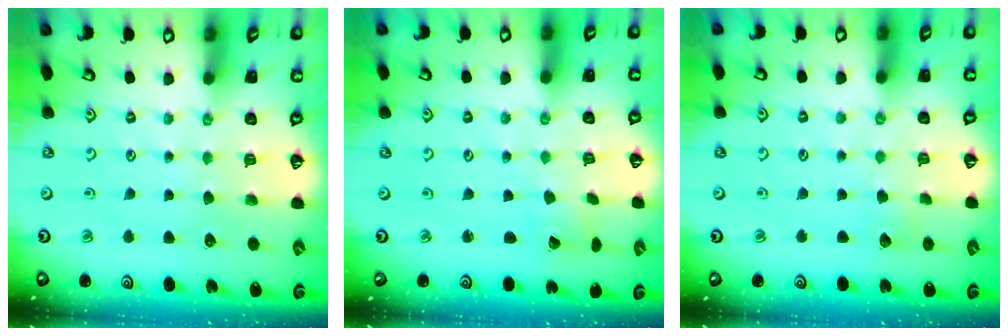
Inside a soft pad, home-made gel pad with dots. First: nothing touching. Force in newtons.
{"total": 1.9, "press": 1.9, "slide": 0.0}
{"total": 3.4, "press": 3.4, "slide": 0.4}